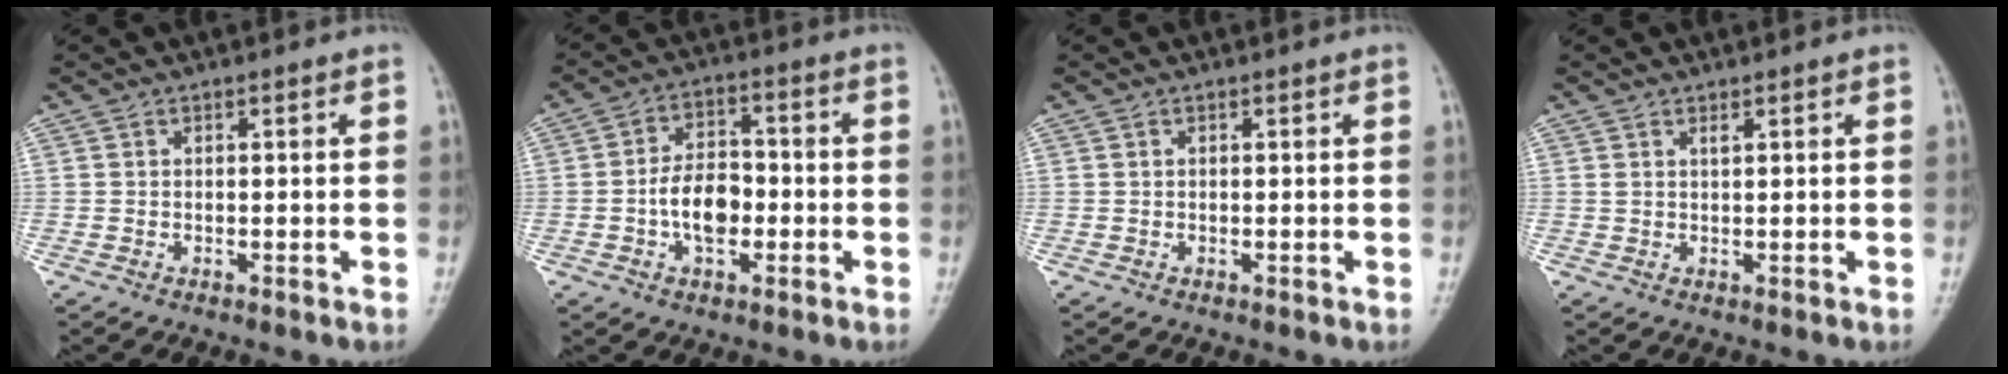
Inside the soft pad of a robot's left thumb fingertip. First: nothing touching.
{"total": 8.2, "force": [-1.8, 5.1, 6.2], "torque": [-0.089, 0.018, -0.041]}
{"total": 0.0}
{"total": 0.9, "force": [0.6, 0.2, 0.6], "torque": [-0.011, -0.002, 0.014]}